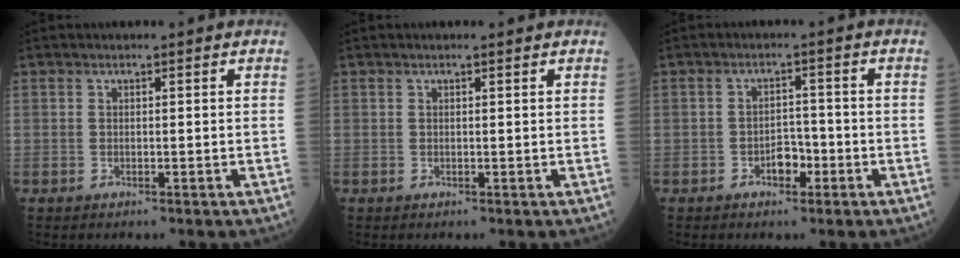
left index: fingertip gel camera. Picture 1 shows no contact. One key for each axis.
{"total": 0.7, "fx": 0.6, "fy": 0.1, "fz": 0.4, "tx": -0.010, "ty": 0.004, "tz": 0.011}
{"total": 2.9, "fx": -1.7, "fy": 1.7, "fz": 1.7, "tx": -0.025, "ty": 0.003, "tz": -0.027}